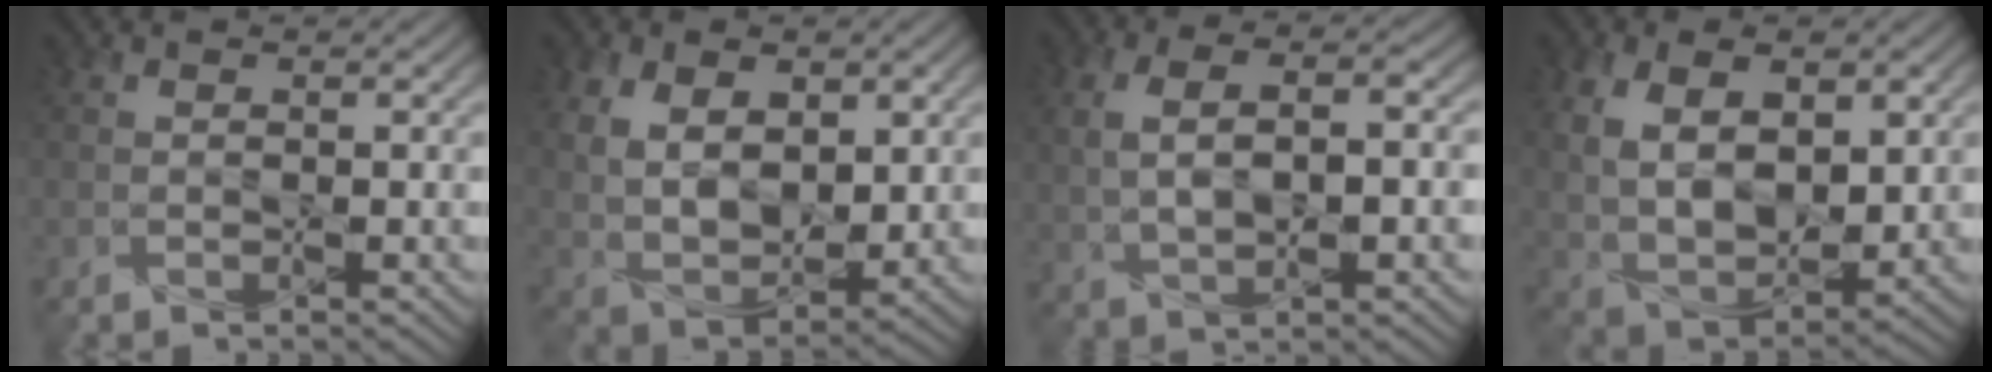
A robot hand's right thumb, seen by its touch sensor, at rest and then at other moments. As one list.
[{"total": 9.9, "force": [2.8, 6.3, 7.0], "torque": [-0.157, -0.008, 0.054]}, {"total": 7.5, "force": [0.3, 3.6, 6.6], "torque": [-0.148, 0.004, 0.012]}, {"total": 11.2, "force": [2.7, 6.8, 8.4], "torque": [-0.190, -0.009, 0.054]}]